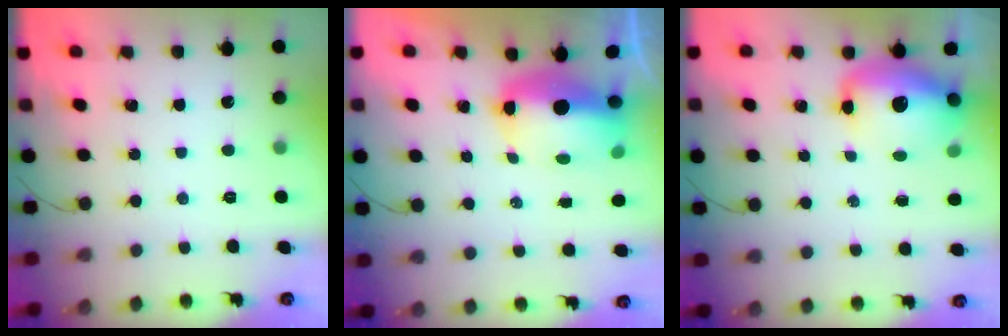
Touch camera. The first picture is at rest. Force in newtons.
{"total": 9.9, "press": 9.7, "slide": 2.0}
{"total": 13.8, "press": 13.2, "slide": 4.1}